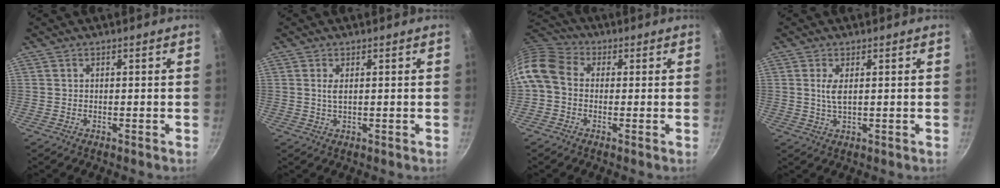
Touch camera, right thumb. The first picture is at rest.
{"total": 1.8, "force": [0.4, 0.7, 1.6], "torque": [-0.034, -0.003, 0.010]}
{"total": 10.1, "force": [-0.2, 7.8, 6.4], "torque": [-0.126, 0.030, -0.022]}
{"total": 3.1, "force": [0.7, 1.1, 2.8], "torque": [-0.058, -0.006, 0.015]}